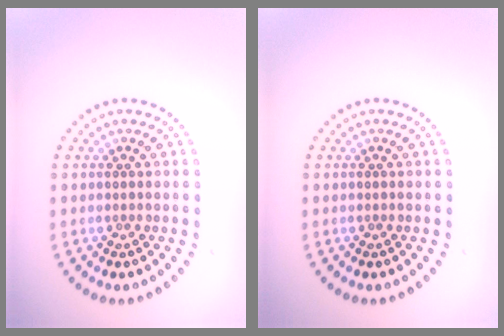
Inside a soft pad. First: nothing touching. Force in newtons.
{"total": 0.0}